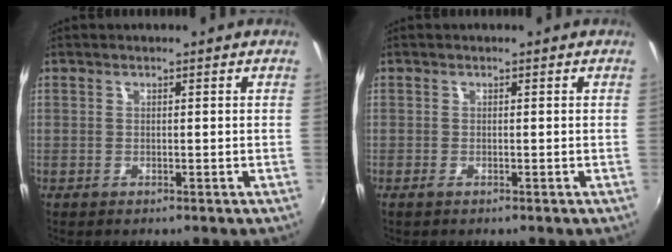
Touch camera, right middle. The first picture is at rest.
{"total": 0.8, "force": [-0.5, 0.0, 0.7], "torque": [-0.013, -0.003, -0.010]}